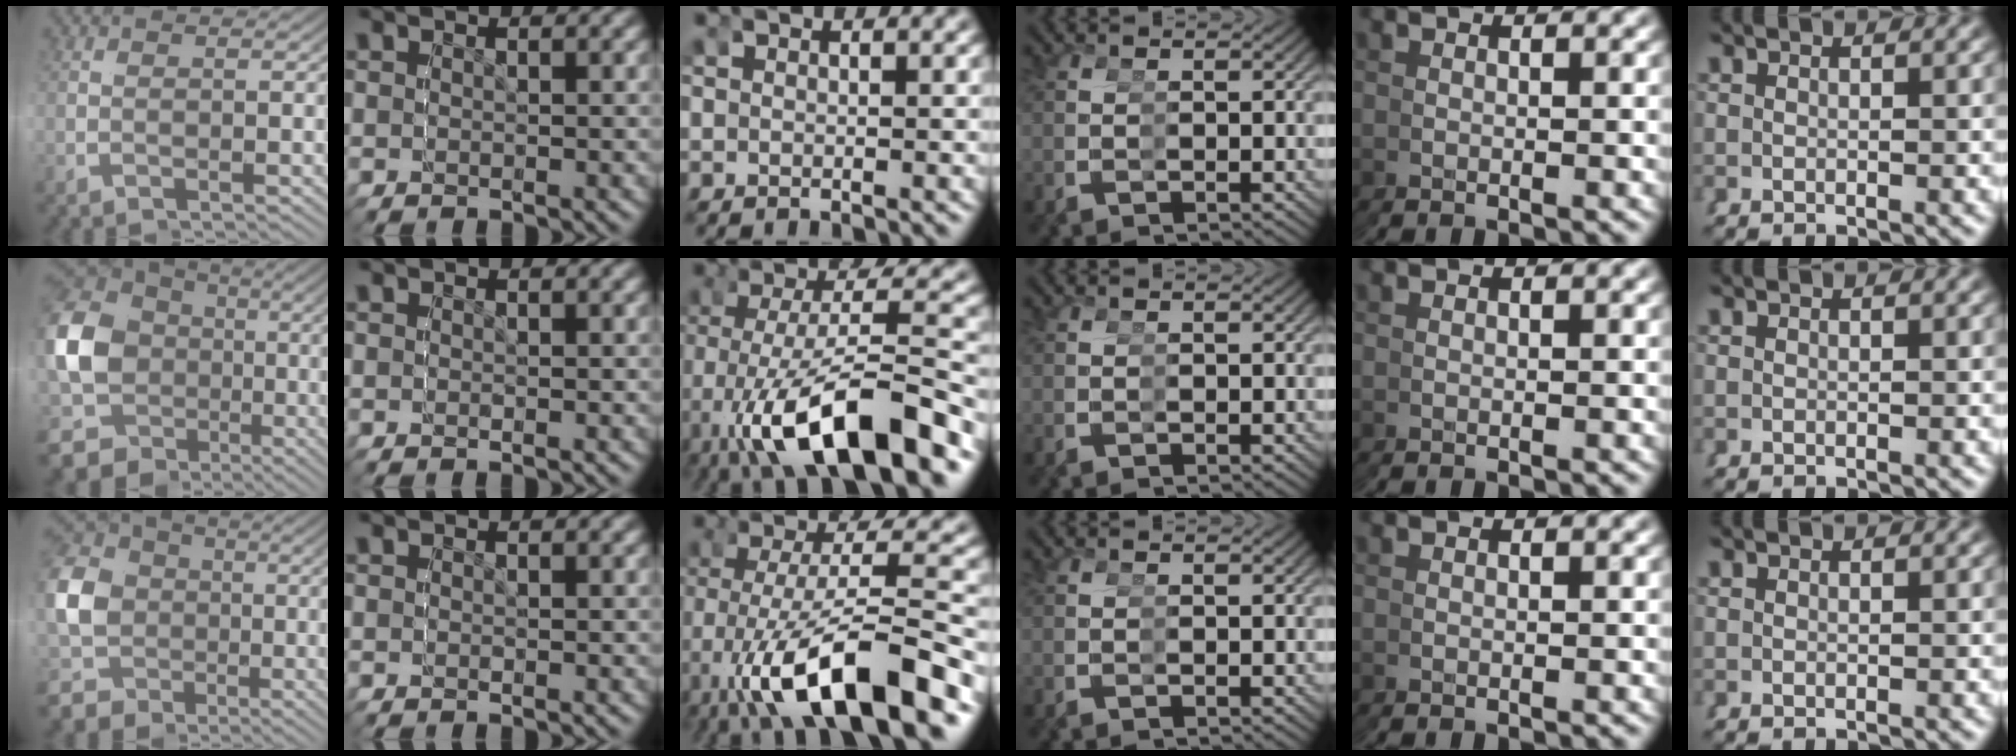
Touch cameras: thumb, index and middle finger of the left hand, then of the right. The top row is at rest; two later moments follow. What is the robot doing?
{"motion": "grasp_and_lifting", "object": "glue stick"}